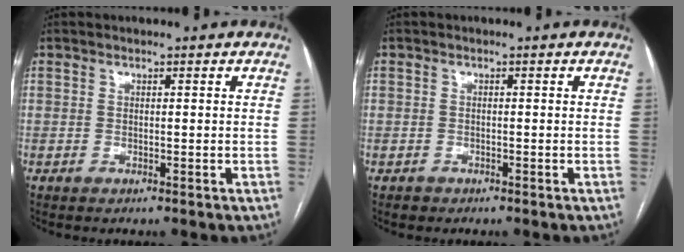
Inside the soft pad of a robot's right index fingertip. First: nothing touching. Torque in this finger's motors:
{"motor_torque": [-1.36, -0.76, -0.78, -0.21]}